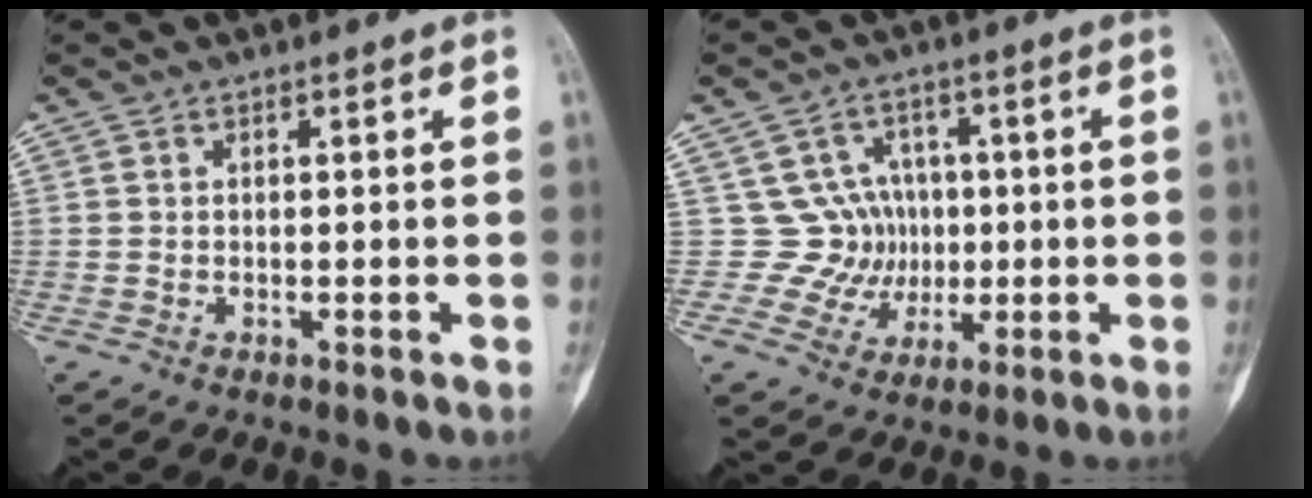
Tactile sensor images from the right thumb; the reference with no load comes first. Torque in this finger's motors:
{"motor_torque": [-0.21, 0.31, 0.04, 0.10, -0.10]}